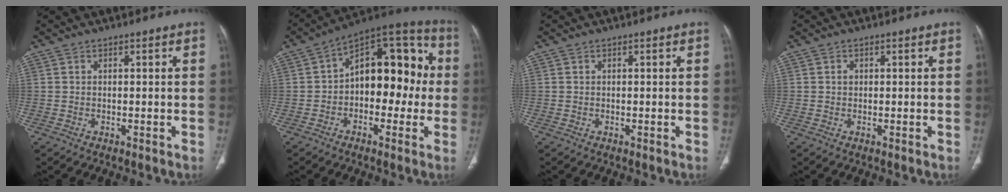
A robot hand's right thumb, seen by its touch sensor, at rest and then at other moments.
{"total": 17.2, "force": [0.0, 10.4, 13.7], "torque": [-0.136, 0.053, -0.015]}
{"total": 0.0}
{"total": 0.8, "force": [0.1, 0.7, 0.4], "torque": [-0.004, 0.002, 0.002]}